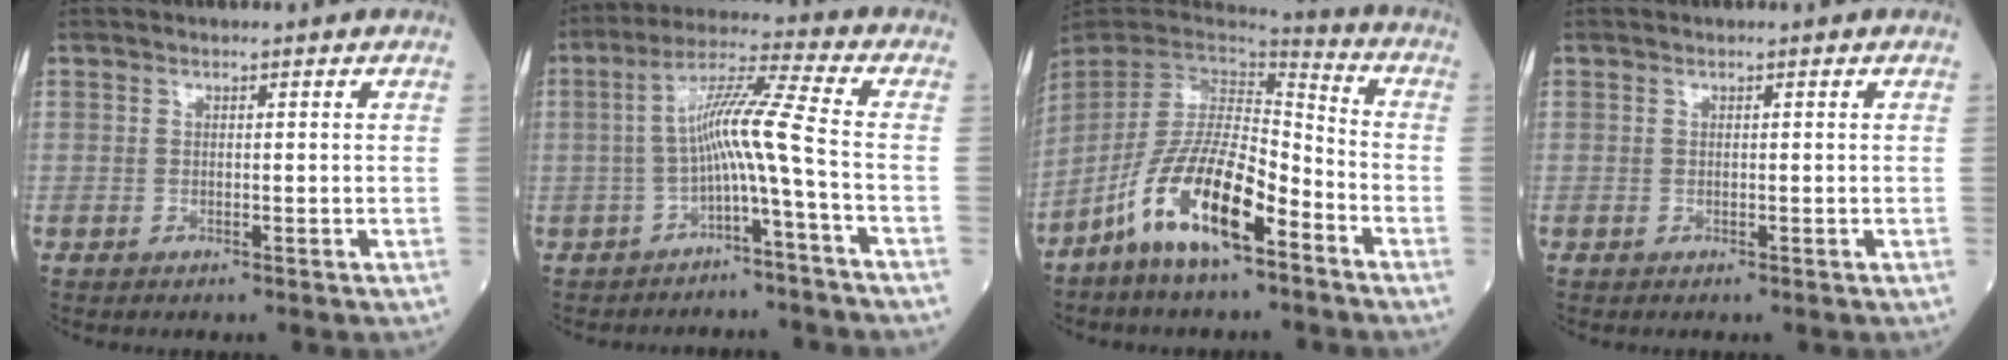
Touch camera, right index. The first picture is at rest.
{"total": 8.9, "force": [-2.5, -0.7, 8.5], "torque": [-0.160, 0.024, -0.044]}
{"total": 15.7, "force": [-8.9, 4.3, 12.3], "torque": [-0.252, -0.011, -0.165]}
{"total": 0.0}